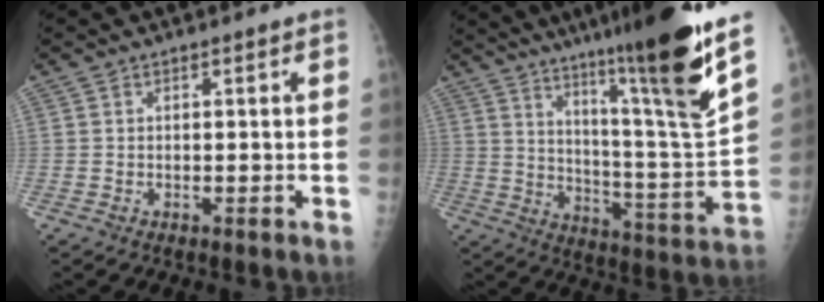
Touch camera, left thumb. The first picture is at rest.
{"total": 23.1, "force": [15.4, 0.6, 17.2], "torque": [-0.242, -0.087, 0.244]}